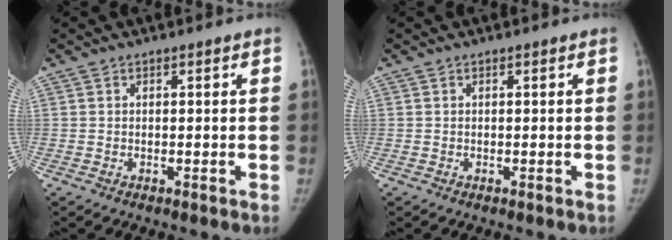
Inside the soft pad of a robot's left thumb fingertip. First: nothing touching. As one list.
[{"total": 0.0}]